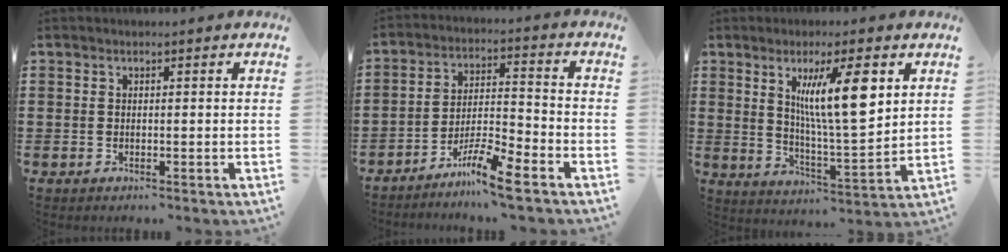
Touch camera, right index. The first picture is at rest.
{"total": 7.6, "force": [-6.0, 0.4, 4.6], "torque": [-0.087, 0.003, -0.115]}
{"total": 11.8, "force": [4.5, 2.4, 10.6], "torque": [-0.195, -0.003, 0.071]}